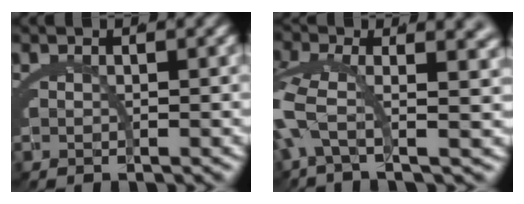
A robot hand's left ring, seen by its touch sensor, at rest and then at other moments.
{"total": 4.8, "force": [0.5, 1.4, 4.5], "torque": [-0.111, -0.020, 0.017]}